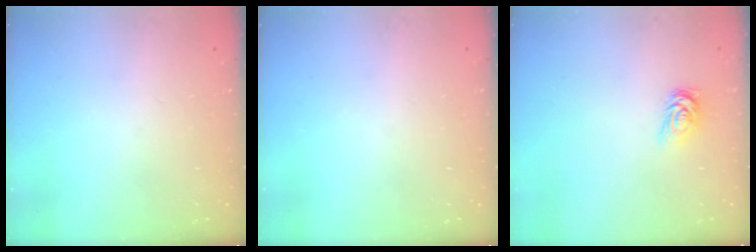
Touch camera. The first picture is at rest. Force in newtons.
{"total": 0.0}
{"total": 3.2, "press": 3.1, "slide": 0.5}